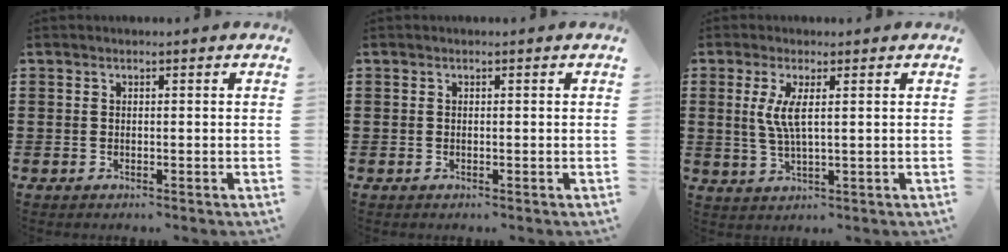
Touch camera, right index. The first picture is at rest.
{"total": 0.0}
{"total": 4.7, "force": [1.1, 0.8, 4.5], "torque": [-0.105, -0.007, 0.012]}